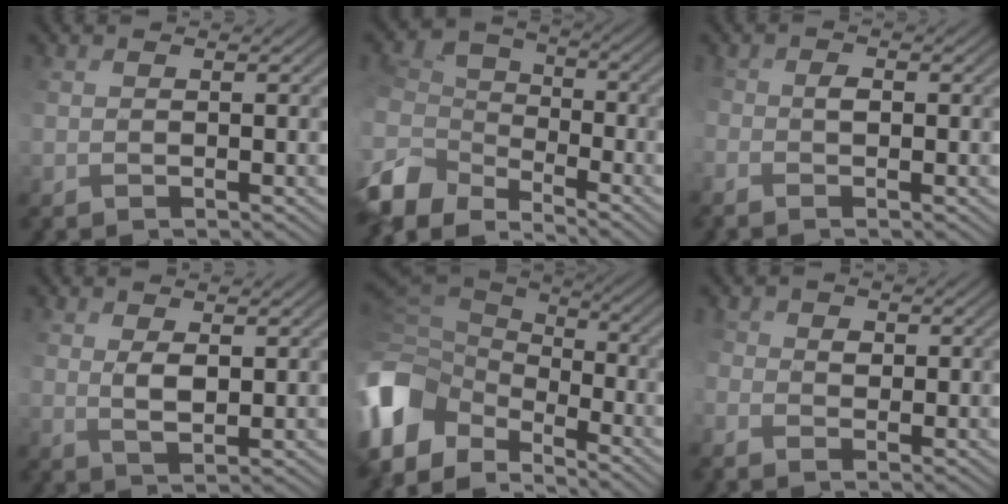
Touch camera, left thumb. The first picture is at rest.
{"total": 9.4, "force": [-5.7, 5.5, 5.0], "torque": [-0.151, -0.007, -0.093]}
{"total": 1.8, "force": [-0.5, 0.9, 1.5], "torque": [-0.033, 0.001, -0.007]}
{"total": 2.7, "force": [1.6, 0.7, 2.1], "torque": [-0.046, 0.006, 0.043]}
{"total": 11.8, "force": [-5.6, 7.3, 7.5], "torque": [-0.222, -0.007, -0.099]}
{"total": 2.6, "force": [-0.2, 2.0, 1.7], "torque": [-0.050, 0.003, 0.006]}